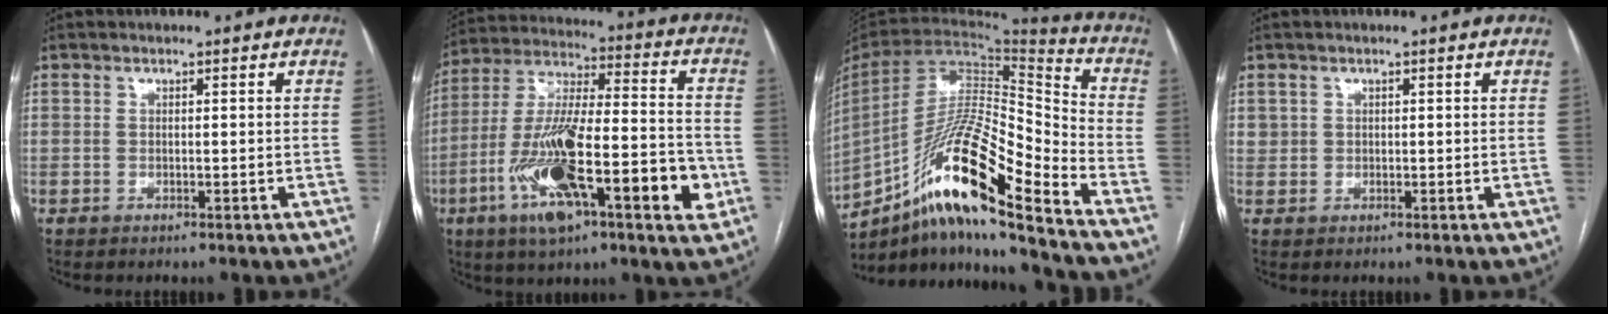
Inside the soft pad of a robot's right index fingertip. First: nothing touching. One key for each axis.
{"total": 22.4, "fx": -7.6, "fy": 4.9, "fz": 20.5, "tx": -0.360, "ty": 0.001, "tz": -0.121}
{"total": 20.7, "fx": -13.8, "fy": 1.2, "fz": 15.5, "tx": -0.303, "ty": -0.002, "tz": -0.252}
{"total": 1.3, "fx": 0.5, "fy": 1.2, "fz": 0.1, "tx": 0.011, "ty": 0.005, "tz": 0.006}